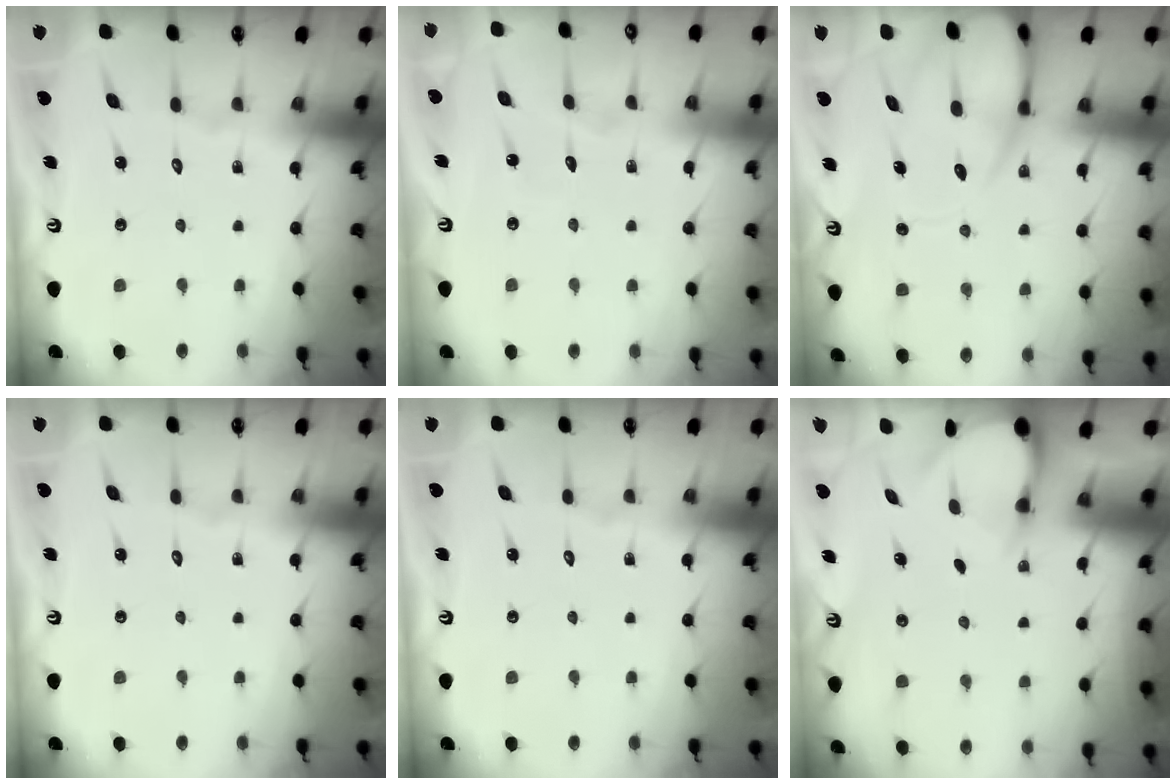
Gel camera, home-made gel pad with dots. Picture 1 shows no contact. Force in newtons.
{"total": 2.5, "press": 2.5, "slide": 0.3}
{"total": 12.1, "press": 12.0, "slide": 1.4}
{"total": 0.0}
{"total": 0.0}
{"total": 3.2, "press": 3.2, "slide": 0.2}